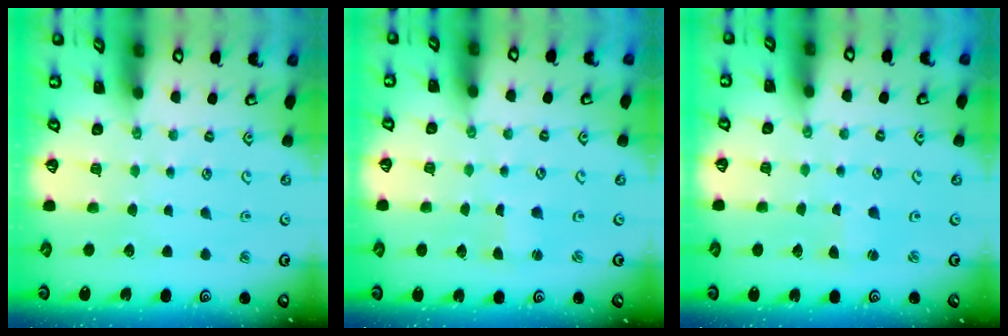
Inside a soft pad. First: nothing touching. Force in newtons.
{"total": 1.5, "press": 1.4, "slide": 0.3}
{"total": 0.9, "press": 0.8, "slide": 0.1}